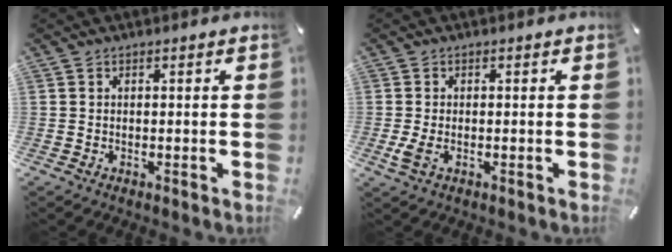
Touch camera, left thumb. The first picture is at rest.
{"total": 2.9, "force": [-0.7, 1.5, 2.4], "torque": [-0.060, -0.006, -0.015]}